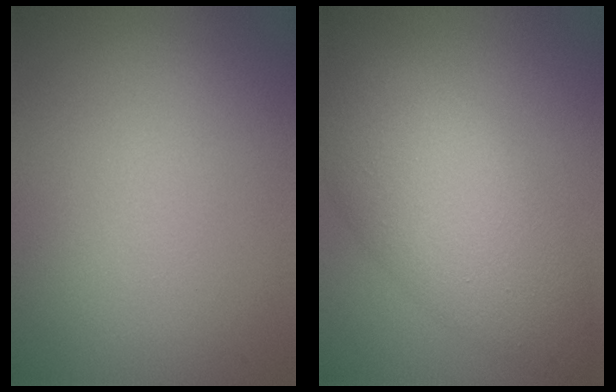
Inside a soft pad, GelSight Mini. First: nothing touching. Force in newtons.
{"total": 7.8, "press": 7.8, "slide": 0.4}